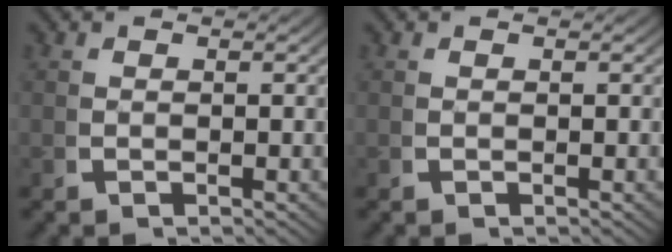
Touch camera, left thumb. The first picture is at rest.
{"total": 0.0}